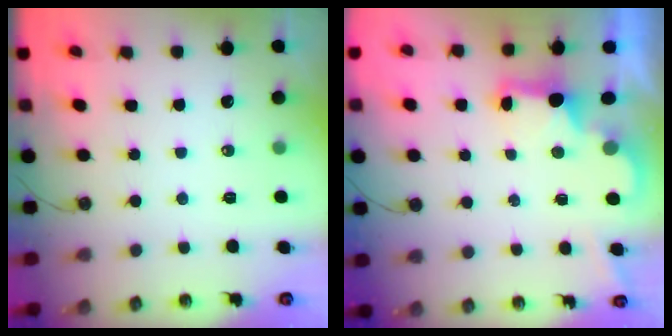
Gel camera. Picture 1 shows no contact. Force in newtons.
{"total": 2.4, "press": 2.3, "slide": 0.7}